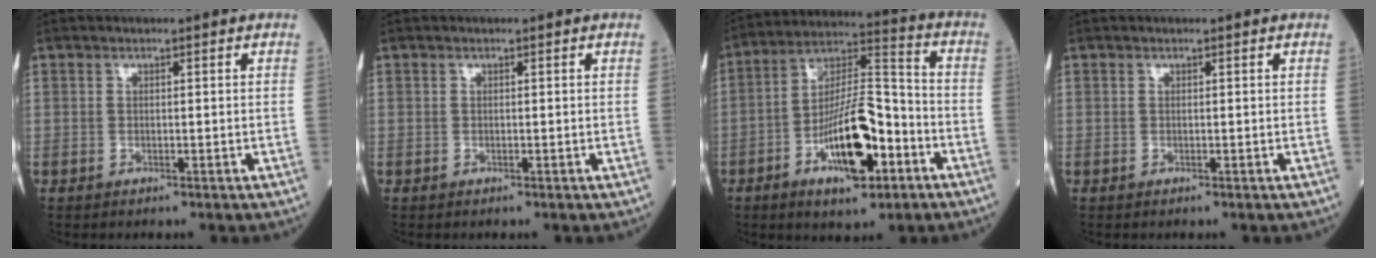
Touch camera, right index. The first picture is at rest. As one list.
[{"total": 0.0}, {"total": 15.4, "force": [-6.0, 4.6, 13.4], "torque": [-0.242, 0.009, -0.097]}, {"total": 0.0}]